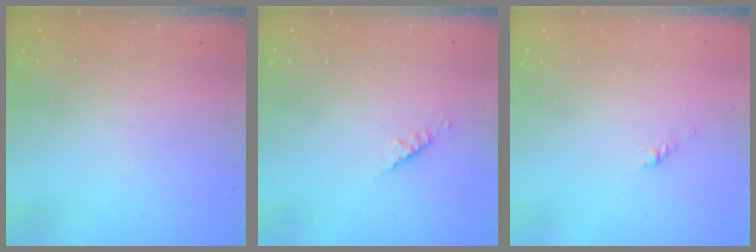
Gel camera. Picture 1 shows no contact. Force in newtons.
{"total": 2.5, "press": 2.4, "slide": 0.7}
{"total": 1.5, "press": 1.4, "slide": 0.5}